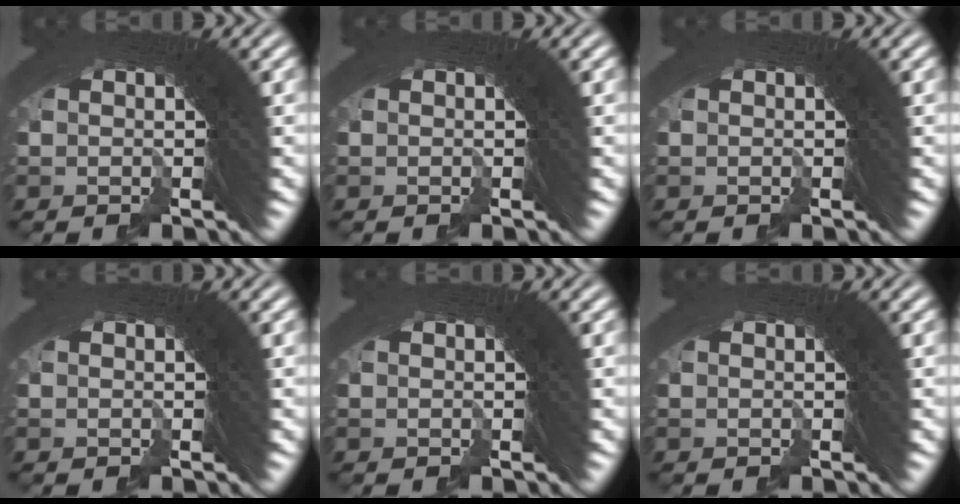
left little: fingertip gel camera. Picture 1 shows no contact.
{"total": 0.0}
{"total": 0.0}
{"total": 0.0}
{"total": 0.0}
{"total": 0.0}